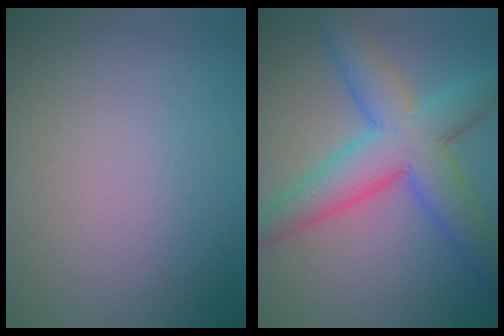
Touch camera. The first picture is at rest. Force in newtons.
{"total": 8.3, "press": 8.3, "slide": 0.2}